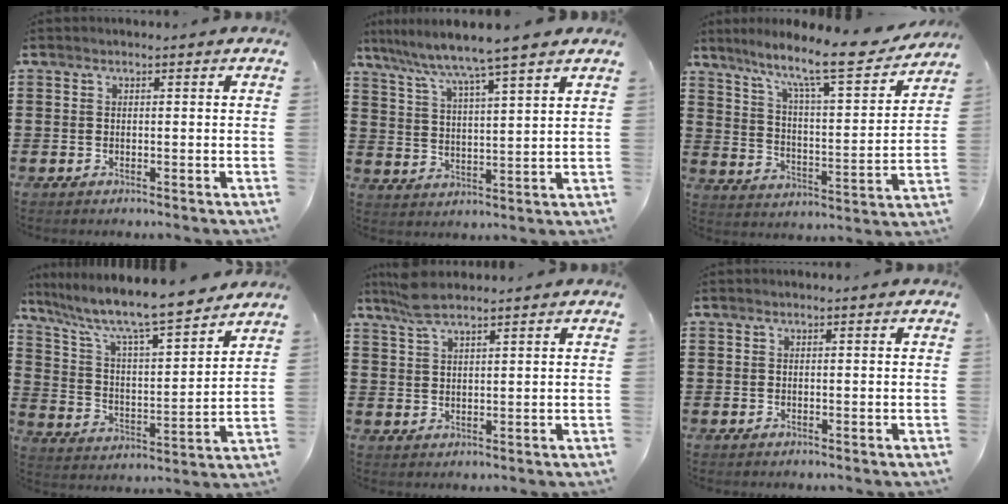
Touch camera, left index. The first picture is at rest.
{"total": 5.7, "force": [4.9, -1.0, 2.7], "torque": [-0.076, -0.036, 0.078]}
{"total": 10.4, "force": [8.7, 0.4, 5.6], "torque": [-0.117, -0.066, 0.137]}
{"total": 8.9, "force": [7.7, 0.5, 4.4], "torque": [-0.117, -0.053, 0.126]}
{"total": 4.7, "force": [3.7, 0.9, 2.7], "torque": [-0.062, 0.000, 0.068]}
{"total": 0.0}